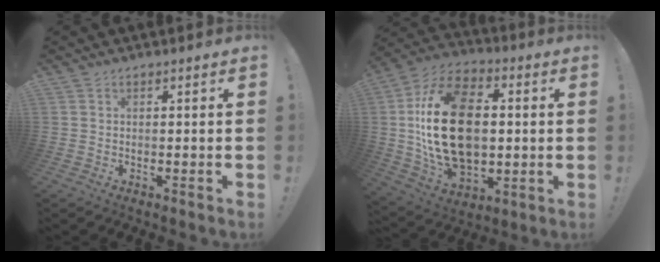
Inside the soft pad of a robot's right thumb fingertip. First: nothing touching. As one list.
[{"total": 27.6, "force": [1.3, 18.3, 20.6], "torque": [-0.388, 0.009, 0.034]}]